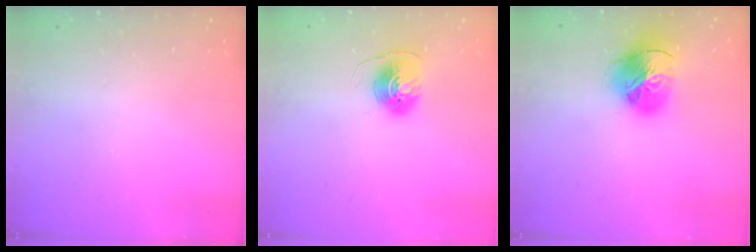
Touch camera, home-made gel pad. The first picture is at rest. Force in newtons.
{"total": 6.8, "press": 6.8, "slide": 0.4}
{"total": 17.1, "press": 17.0, "slide": 1.9}